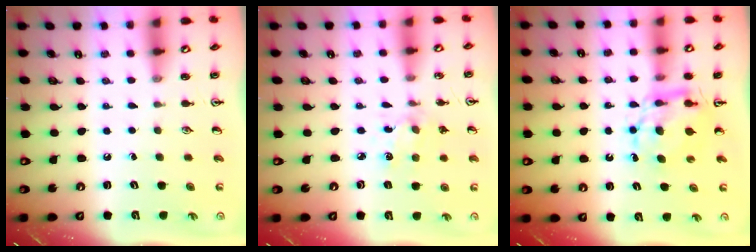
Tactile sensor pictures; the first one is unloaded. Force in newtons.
{"total": 2.8, "press": 2.7, "slide": 0.7}
{"total": 6.8, "press": 6.8, "slide": 0.2}